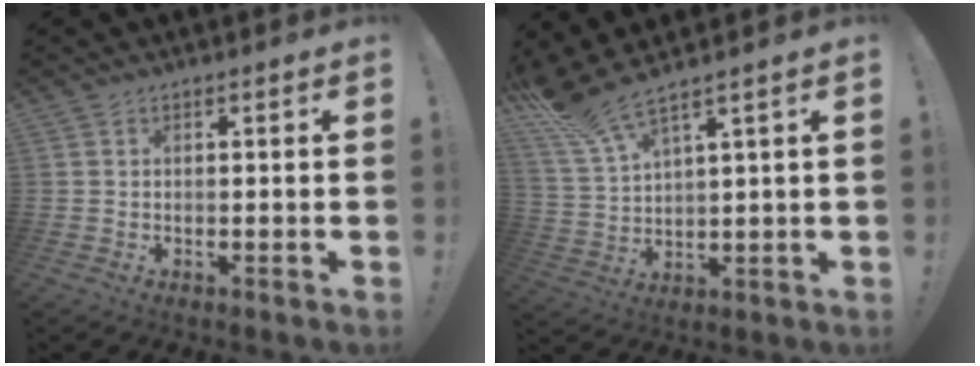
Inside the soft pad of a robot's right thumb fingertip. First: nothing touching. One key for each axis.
{"total": 7.7, "fx": 6.2, "fy": 1.1, "fz": 4.5, "tx": -0.095, "ty": -0.039, "tz": 0.115}